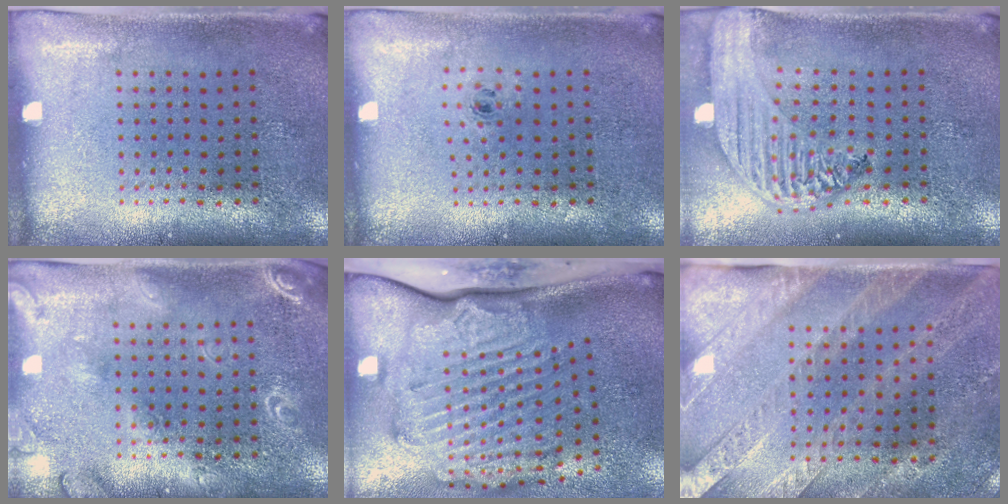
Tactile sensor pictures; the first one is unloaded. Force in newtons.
{"total": 0.6, "press": 0.3, "slide": 0.5}
{"total": 3.0, "press": 2.4, "slide": 1.8}
{"total": 1.8, "press": 1.8, "slide": 0.5}
{"total": 3.5, "press": 2.4, "slide": 2.5}
{"total": 2.6, "press": 2.4, "slide": 1.2}